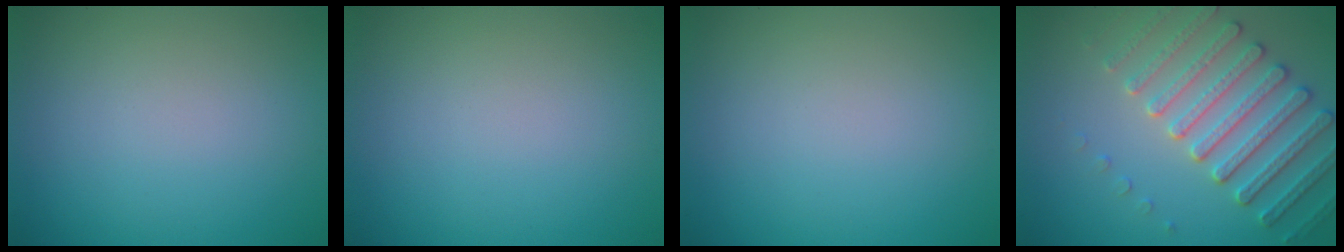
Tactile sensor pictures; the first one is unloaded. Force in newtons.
{"total": 0.0}
{"total": 0.0}
{"total": 4.9, "press": 4.7, "slide": 1.3}